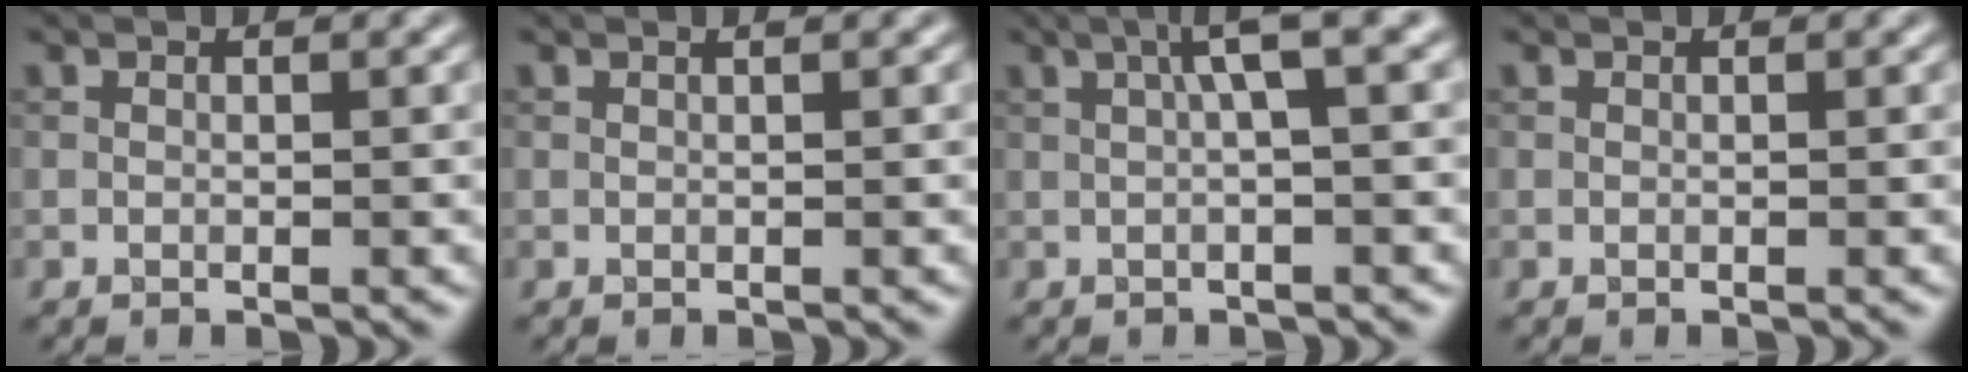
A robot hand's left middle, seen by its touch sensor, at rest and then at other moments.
{"total": 0.7, "force": [0.4, 0.2, 0.5], "torque": [-0.006, 0.003, 0.001]}
{"total": 3.7, "force": [1.1, 0.5, 3.5], "torque": [-0.054, 0.017, 0.016]}
{"total": 0.0}